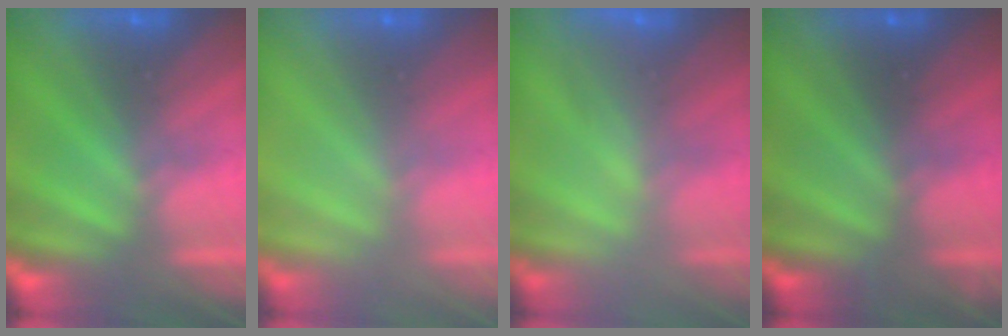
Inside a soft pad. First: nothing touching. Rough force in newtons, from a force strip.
{"total": 2.2}
{"total": 2.2}
{"total": 2.5}